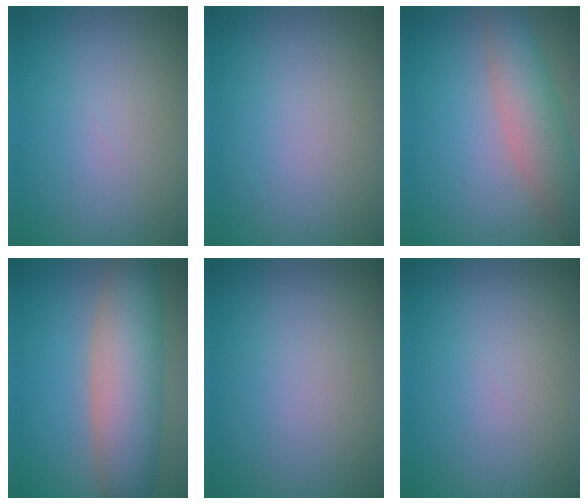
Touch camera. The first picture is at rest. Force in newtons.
{"total": 0.0}
{"total": 4.7, "press": 4.7, "slide": 0.3}
{"total": 8.9, "press": 8.9, "slide": 0.5}
{"total": 0.0}
{"total": 0.0}